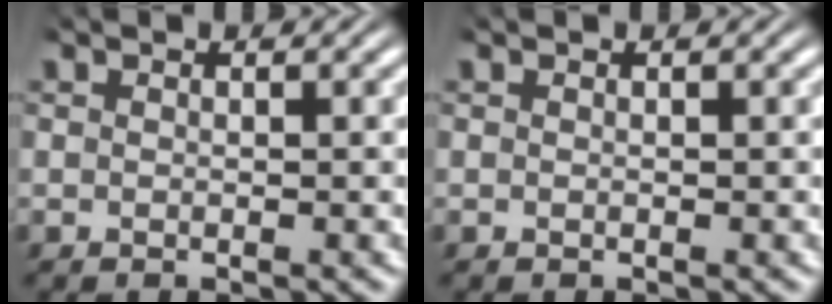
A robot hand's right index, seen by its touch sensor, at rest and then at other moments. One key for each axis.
{"total": 0.0}